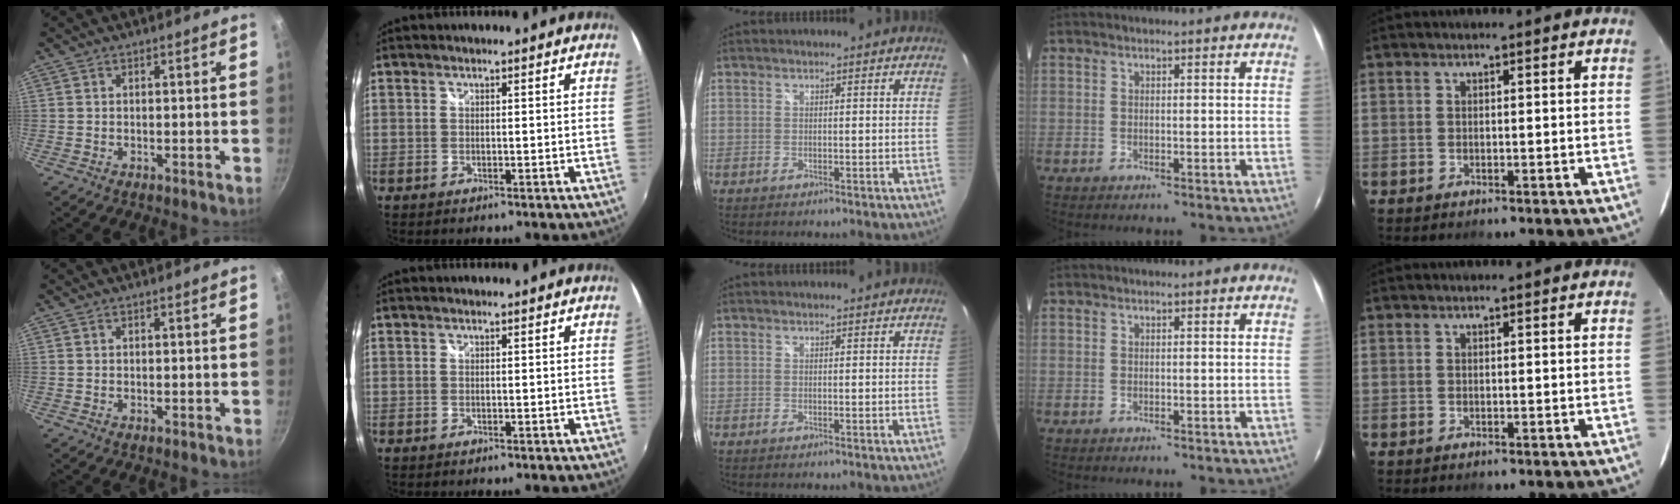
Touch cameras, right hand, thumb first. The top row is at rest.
{}